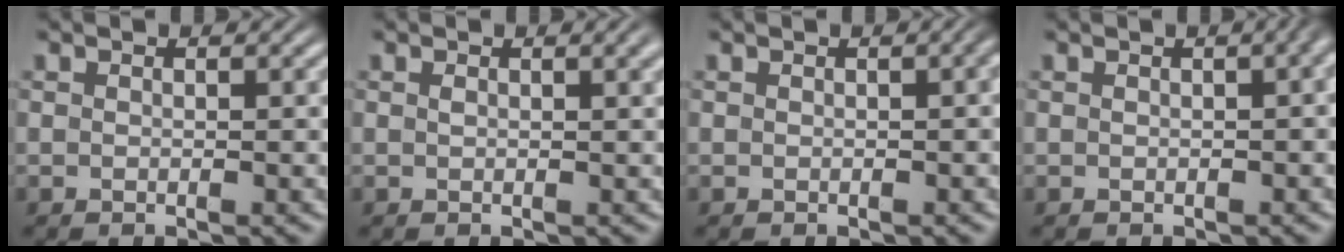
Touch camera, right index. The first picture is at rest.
{"total": 0.8, "force": [0.2, -0.4, 0.6], "torque": [-0.007, -0.002, 0.007]}
{"total": 0.8, "force": [0.0, 0.2, 0.8], "torque": [-0.005, 0.004, -0.003]}
{"total": 2.3, "force": [0.2, 0.7, 2.1], "torque": [-0.010, 0.014, -0.002]}